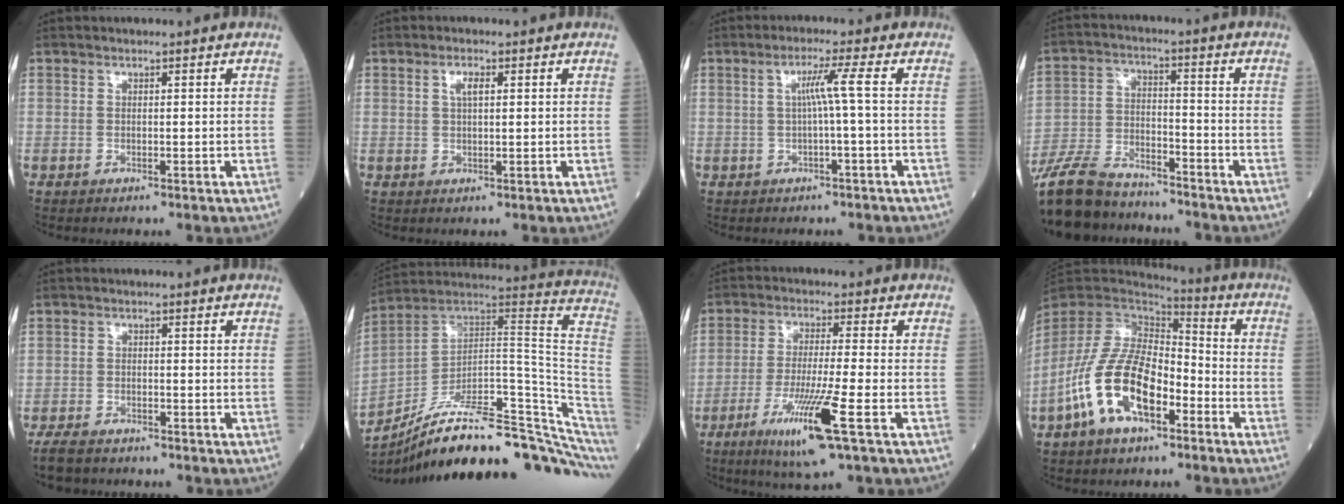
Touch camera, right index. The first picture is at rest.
{"total": 2.2, "force": [0.8, 0.6, 1.9], "torque": [-0.039, 0.002, 0.015]}
{"total": 3.7, "force": [0.0, -1.1, 3.5], "torque": [-0.065, 0.007, 0.002]}
{"total": 16.2, "force": [-14.2, 4.8, 6.3], "torque": [-0.139, -0.009, -0.250]}
{"total": 5.0, "force": [-4.4, 1.6, 1.8], "torque": [-0.034, -0.010, -0.074]}
{"total": 27.6, "force": [-19.9, 5.4, 18.4], "torque": [-0.177, 0.038, -0.295]}
{"total": 11.0, "force": [-5.1, -0.4, 9.8], "torque": [-0.189, -0.029, -0.093]}
{"total": 14.3, "force": [-6.4, 6.5, 11.0], "torque": [-0.235, 0.008, -0.121]}